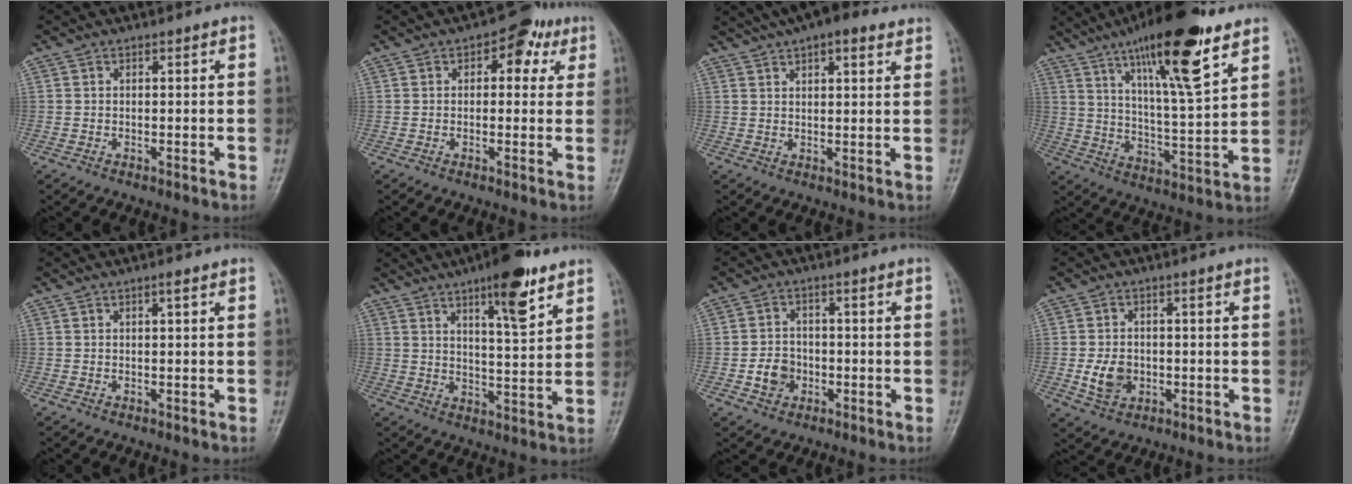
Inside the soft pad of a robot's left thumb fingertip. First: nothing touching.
{"total": 6.3, "force": [2.4, 4.0, 4.2], "torque": [-0.012, 0.002, 0.019]}
{"total": 11.2, "force": [7.7, 4.0, 7.0], "torque": [-0.087, 0.012, 0.114]}
{"total": 19.5, "force": [11.6, 3.9, 15.2], "torque": [-0.231, -0.049, 0.194]}
{"total": 1.1, "force": [0.6, 0.1, 0.9], "torque": [-0.014, 0.000, 0.007]}
{"total": 11.6, "force": [7.0, 2.9, 8.8], "torque": [-0.116, -0.040, 0.105]}
{"total": 4.7, "force": [-1.3, 4.1, 1.9], "torque": [-0.012, 0.010, -0.024]}
{"total": 5.3, "force": [-0.9, 4.1, 3.2], "torque": [-0.048, 0.000, -0.011]}